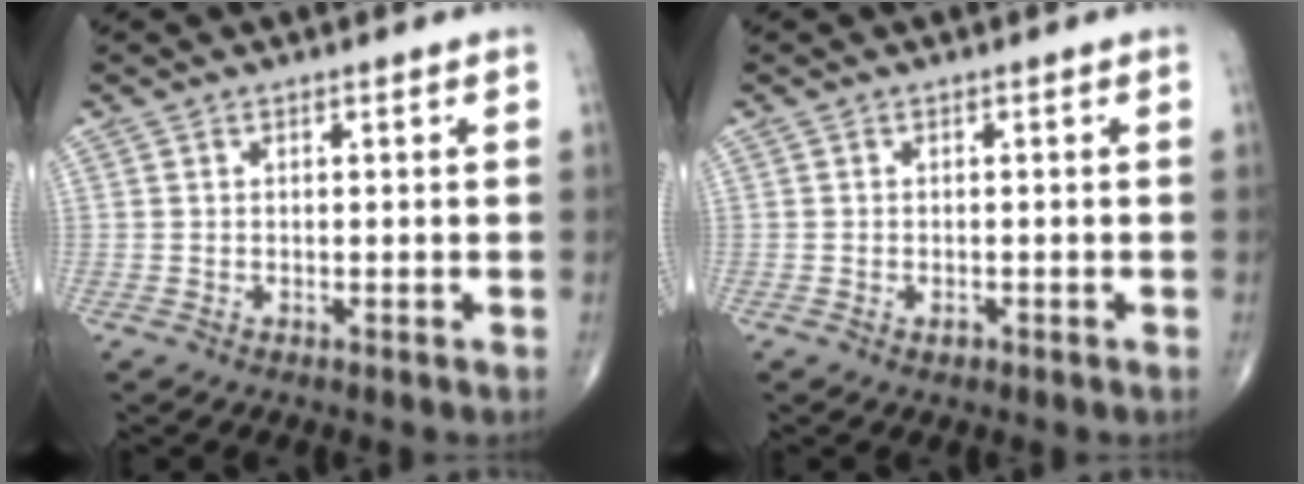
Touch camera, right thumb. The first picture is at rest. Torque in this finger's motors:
{"motor_torque": [-0.13, 0.20, 0.12, 0.18, -0.01]}